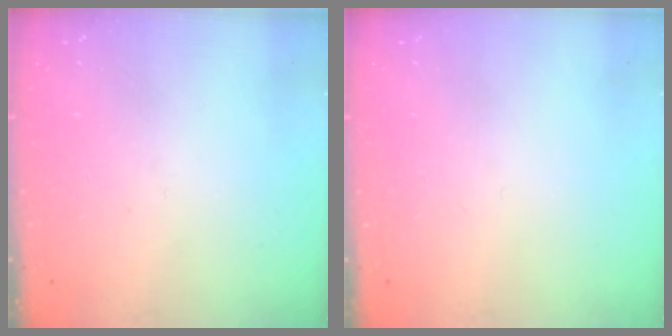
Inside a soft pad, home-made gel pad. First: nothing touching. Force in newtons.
{"total": 0.0}